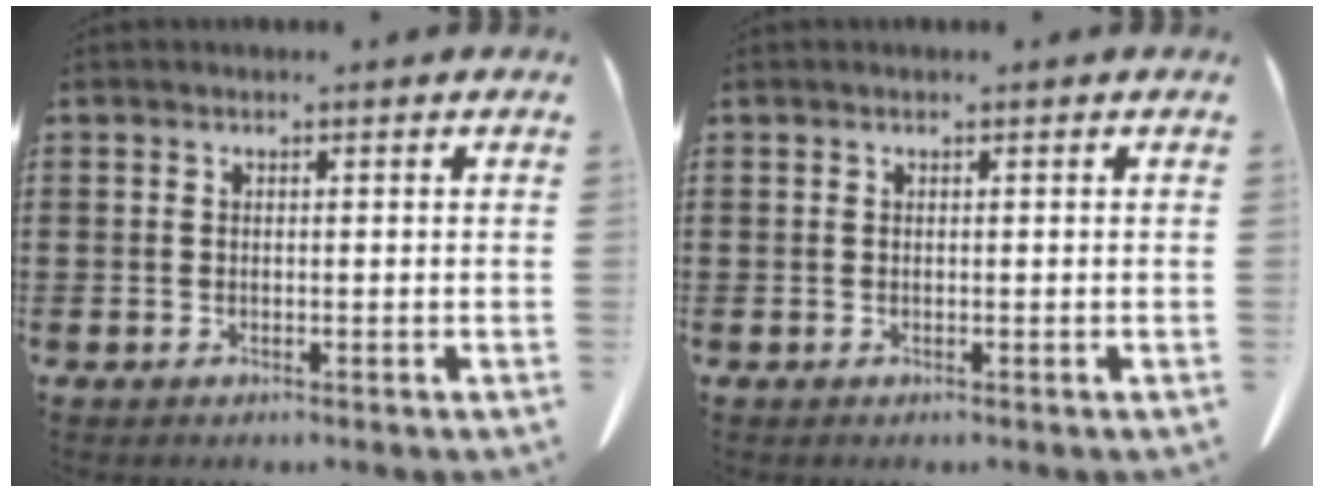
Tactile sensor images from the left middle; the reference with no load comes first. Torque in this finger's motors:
{"motor_torque": [0.00, 0.00, 0.00, 0.00]}